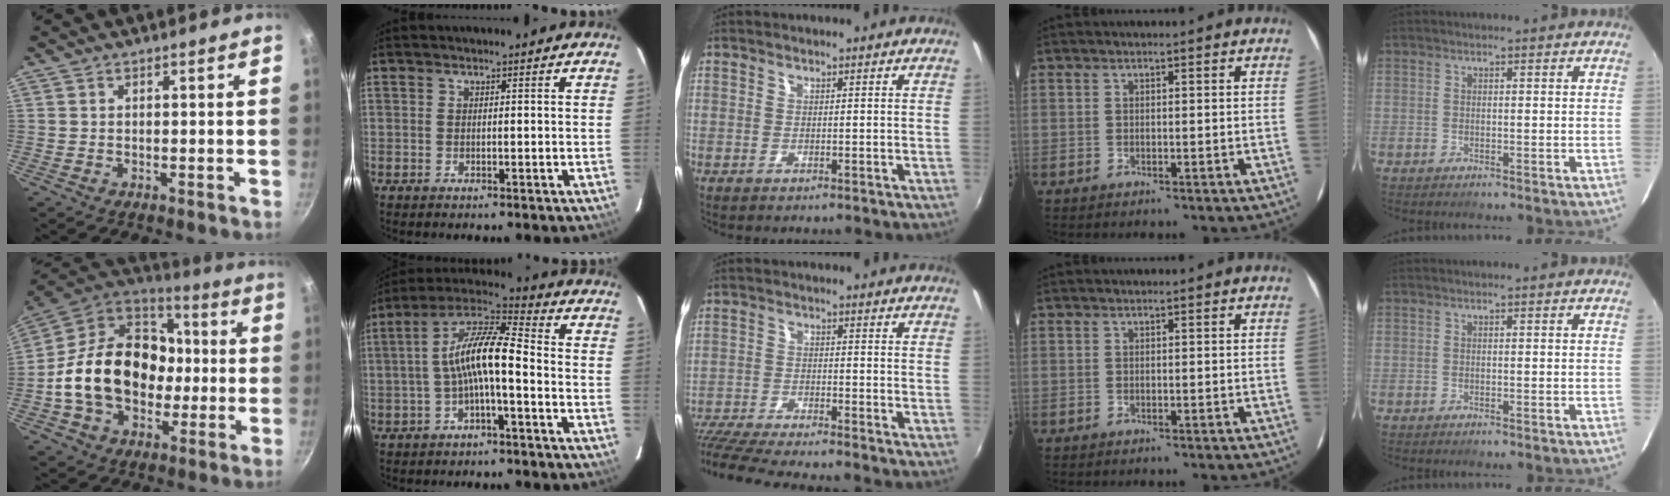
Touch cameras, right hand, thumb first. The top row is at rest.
{"thumb": {"total": 24.3, "force": [-2.0, 18.2, 15.9], "torque": [-0.247, 0.051, -0.034]}, "index": {"total": 10.3, "force": [-2.3, 2.3, 9.7], "torque": [-0.200, 0.022, -0.045]}, "middle": {"total": 11.5, "force": [-10.4, -0.2, 4.9], "torque": [-0.122, -0.032, -0.190]}}